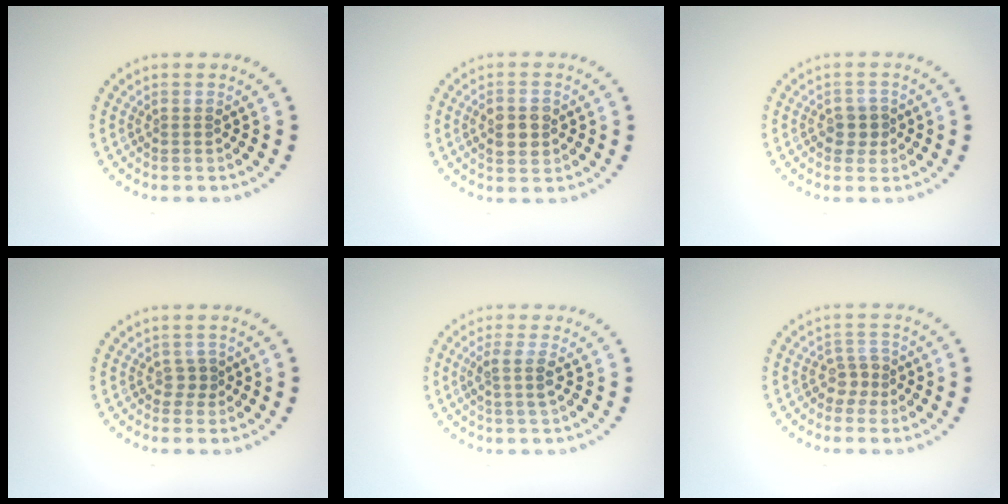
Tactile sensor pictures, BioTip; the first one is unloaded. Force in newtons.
{"total": 2.9, "press": 2.9, "slide": 0.2}
{"total": 1.5, "press": 1.4, "slide": 0.6}
{"total": 1.0, "press": 0.8, "slide": 0.7}
{"total": 1.9, "press": 1.5, "slide": 1.1}
{"total": 1.9, "press": 1.5, "slide": 1.2}